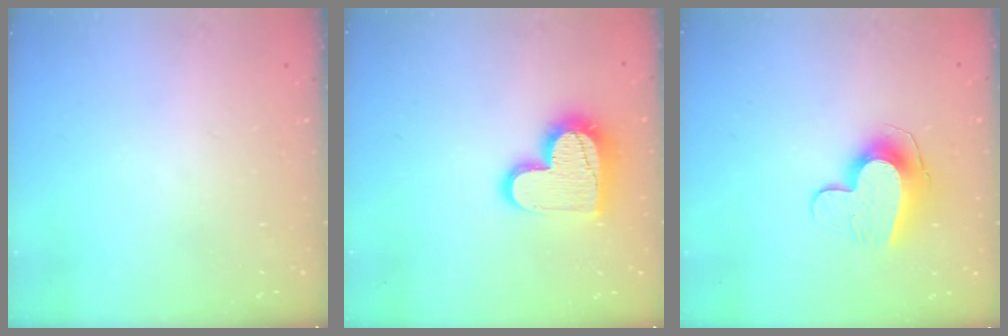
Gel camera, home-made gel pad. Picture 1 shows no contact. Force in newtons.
{"total": 14.8, "press": 14.7, "slide": 1.0}
{"total": 11.5, "press": 11.5, "slide": 0.7}